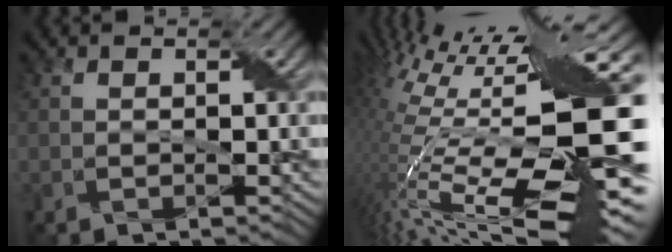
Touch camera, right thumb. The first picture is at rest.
{"total": 16.9, "force": [0.8, 4.9, 16.1], "torque": [-0.288, 0.002, 0.028]}